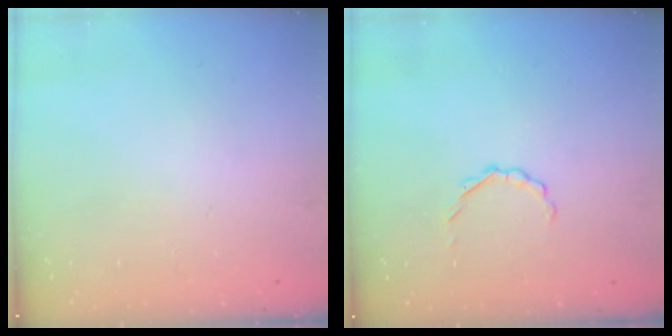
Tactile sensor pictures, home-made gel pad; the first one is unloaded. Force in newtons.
{"total": 2.2, "press": 2.1, "slide": 0.7}